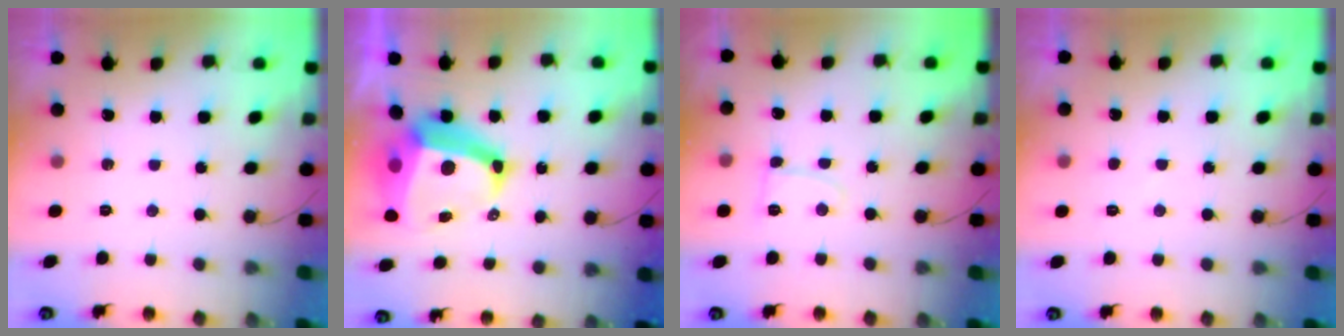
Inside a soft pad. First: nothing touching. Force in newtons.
{"total": 15.6, "press": 15.5, "slide": 1.9}
{"total": 5.0, "press": 4.9, "slide": 0.6}
{"total": 2.0, "press": 2.0, "slide": 0.3}